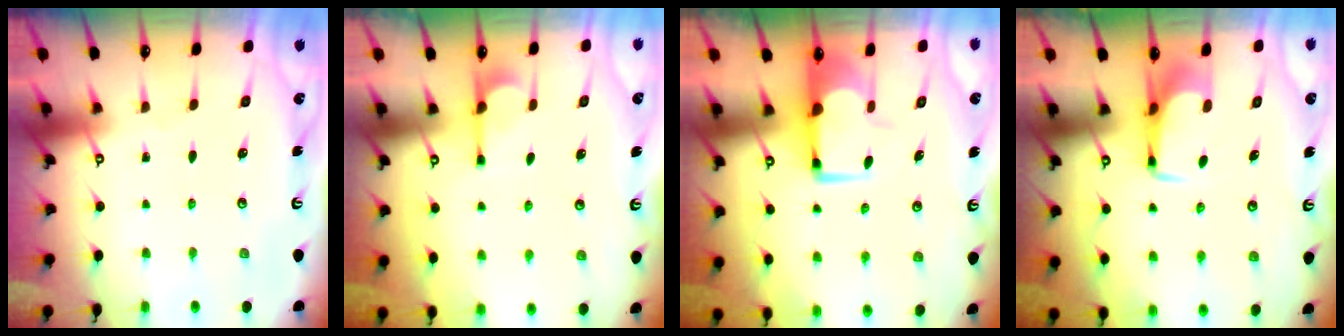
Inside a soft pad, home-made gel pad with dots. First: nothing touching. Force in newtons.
{"total": 0.8, "press": 0.1, "slide": 0.8}
{"total": 1.7, "press": 1.4, "slide": 0.8}
{"total": 3.6, "press": 3.6, "slide": 0.3}